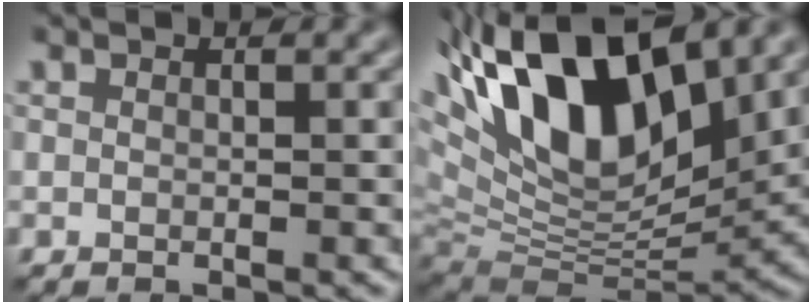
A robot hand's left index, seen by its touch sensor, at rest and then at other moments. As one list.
[{"total": 17.4, "force": [7.6, 8.4, 13.2], "torque": [-0.262, 0.029, 0.136]}]